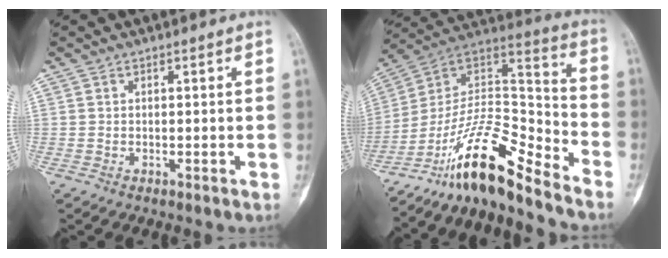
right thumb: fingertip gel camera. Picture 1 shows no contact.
{"total": 18.6, "force": [-14.3, 4.1, 11.2], "torque": [-0.177, 0.119, -0.253]}